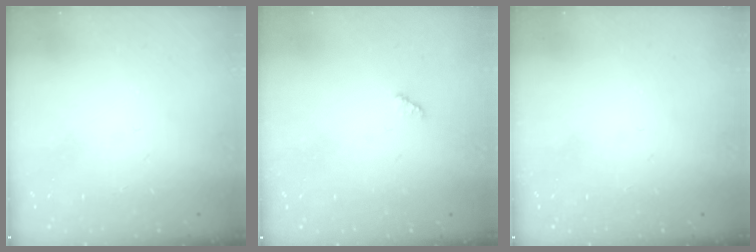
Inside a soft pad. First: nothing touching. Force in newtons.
{"total": 1.3, "press": 1.3, "slide": 0.2}
{"total": 0.0}